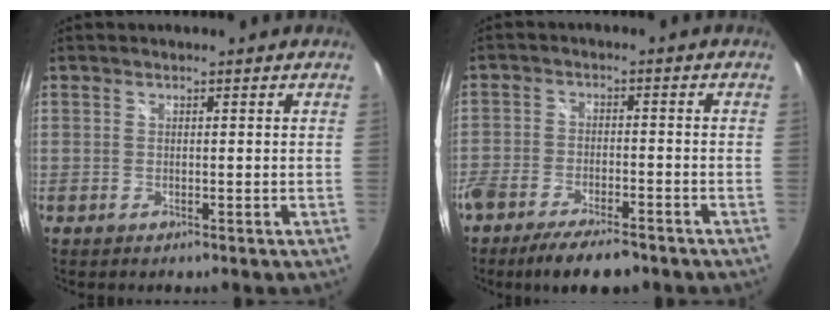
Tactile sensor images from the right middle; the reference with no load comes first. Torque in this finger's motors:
{"motor_torque": [0.97, -0.95, 0.49, 0.09]}